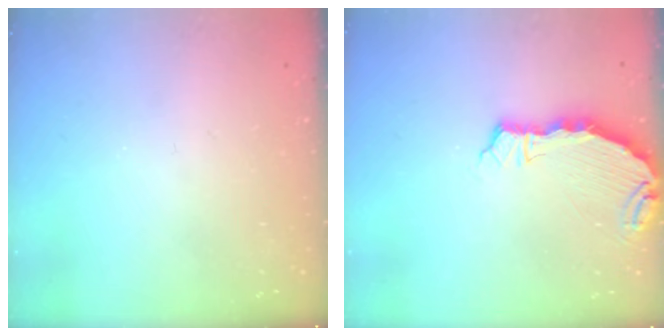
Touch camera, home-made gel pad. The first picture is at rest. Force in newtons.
{"total": 6.4, "press": 5.7, "slide": 2.9}